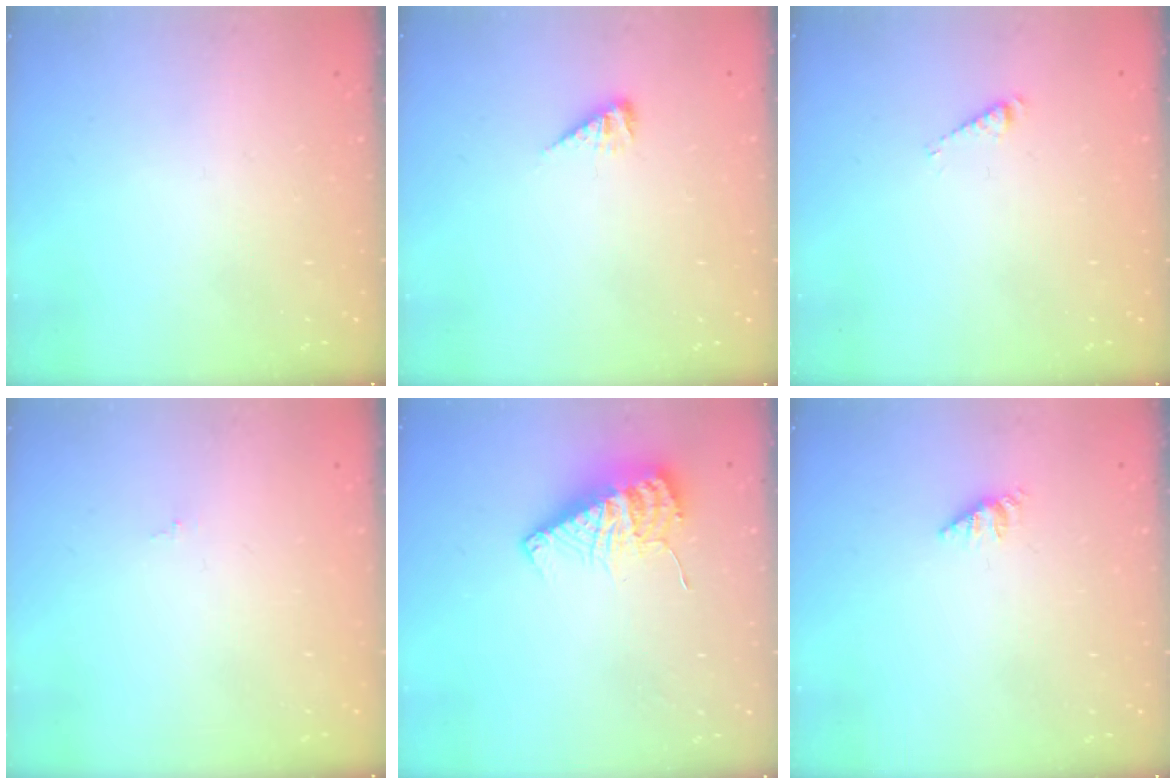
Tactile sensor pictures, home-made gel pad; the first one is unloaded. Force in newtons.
{"total": 5.1, "press": 5.1, "slide": 0.8}
{"total": 2.9, "press": 2.9, "slide": 0.3}
{"total": 0.0}
{"total": 10.5, "press": 10.4, "slide": 0.9}
{"total": 2.6, "press": 2.6, "slide": 0.3}